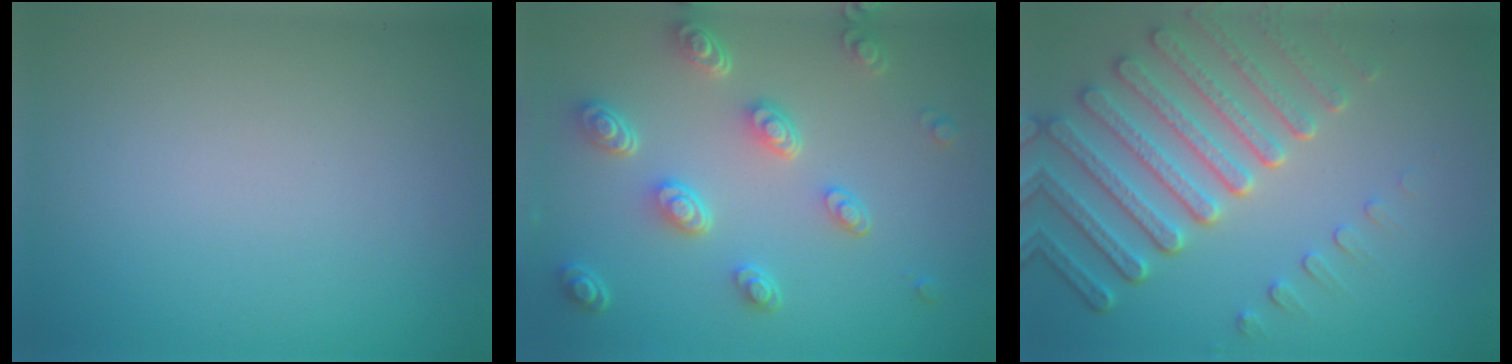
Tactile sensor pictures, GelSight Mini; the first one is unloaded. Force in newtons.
{"total": 4.8, "press": 3.5, "slide": 3.2}
{"total": 6.8, "press": 5.3, "slide": 4.2}